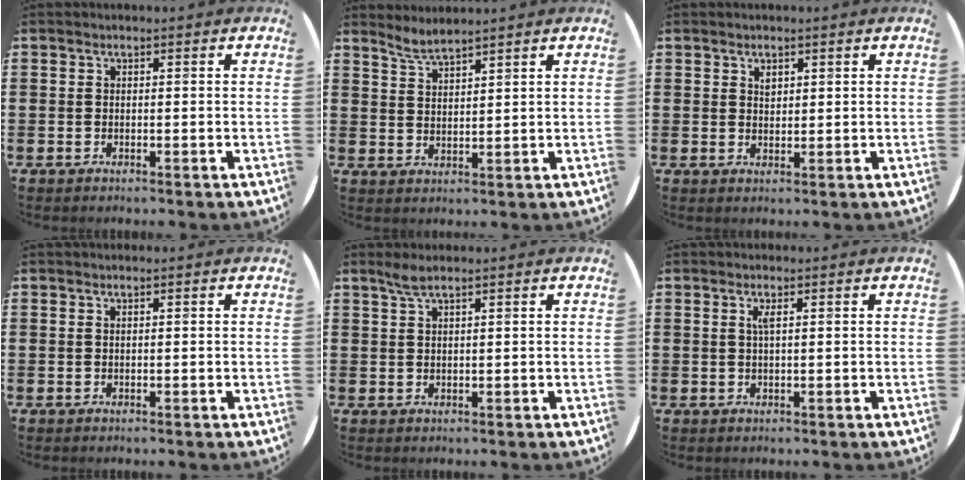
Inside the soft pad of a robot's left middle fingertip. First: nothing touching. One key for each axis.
{"total": 3.1, "fx": 3.0, "fy": -0.2, "fz": 0.4, "tx": -0.015, "ty": -0.008, "tz": 0.056}
{"total": 1.2, "fx": 1.0, "fy": 0.7, "fz": 0.3, "tx": 0.008, "ty": -0.003, "tz": 0.015}
{"total": 0.0}
{"total": 1.9, "fx": 1.5, "fy": 0.1, "fz": 1.2, "tx": -0.024, "ty": 0.003, "tz": 0.026}
{"total": 1.2, "fx": 0.5, "fy": 0.1, "fz": 1.1, "tx": -0.021, "ty": 0.003, "tz": 0.008}